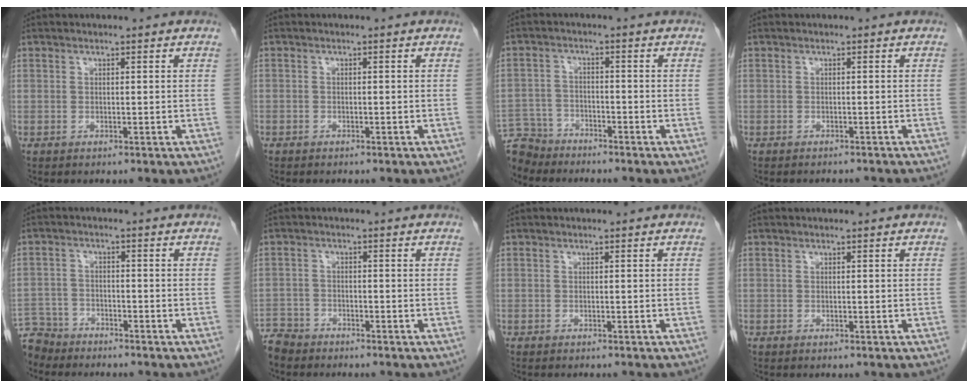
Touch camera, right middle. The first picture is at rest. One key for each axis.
{"total": 1.0, "fx": -0.8, "fy": 0.5, "fz": 0.2, "tx": -0.008, "ty": 0.002, "tz": -0.011}
{"total": 6.6, "fx": -6.2, "fy": 2.2, "fz": -0.4, "tx": 0.009, "ty": -0.001, "tz": -0.119}
{"total": 5.3, "fx": -4.9, "fy": 1.0, "fz": 1.5, "tx": -0.017, "ty": -0.006, "tz": -0.053}
{"total": 6.3, "fx": -5.8, "fy": 2.4, "fz": -0.4, "tx": 0.006, "ty": -0.004, "tz": -0.110}
{"total": 4.3, "fx": -4.1, "fy": 1.4, "fz": 0.2, "tx": -0.002, "ty": -0.009, "tz": -0.081}
{"total": 2.0, "fx": -1.8, "fy": 0.3, "fz": 0.8, "tx": -0.011, "ty": -0.002, "tz": -0.019}
{"total": 0.0}